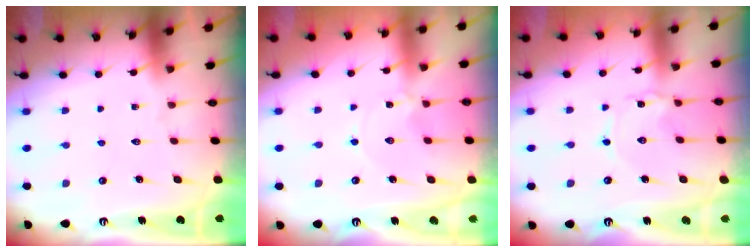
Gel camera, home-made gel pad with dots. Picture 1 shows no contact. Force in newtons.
{"total": 0.0}
{"total": 0.9, "press": 0.9, "slide": 0.1}